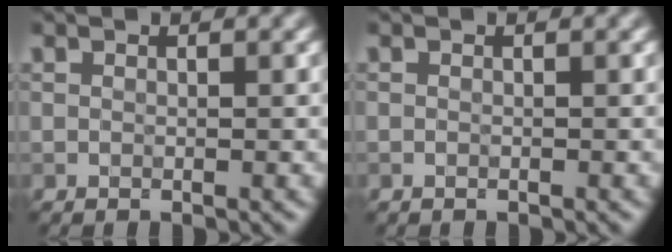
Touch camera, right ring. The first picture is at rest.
{"total": 0.0}